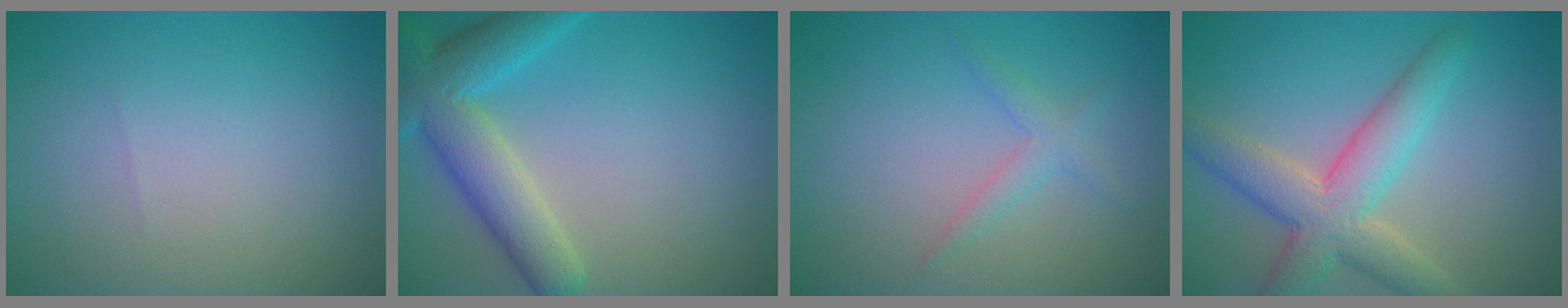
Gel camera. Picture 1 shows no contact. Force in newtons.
{"total": 6.6, "press": 6.6, "slide": 0.4}
{"total": 1.7, "press": 1.7, "slide": 0.1}
{"total": 6.0, "press": 6.0, "slide": 0.4}